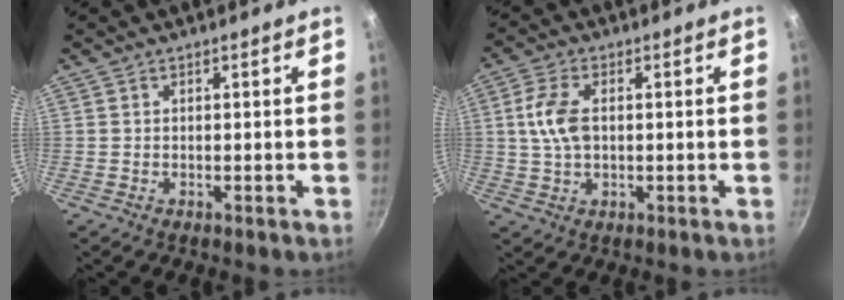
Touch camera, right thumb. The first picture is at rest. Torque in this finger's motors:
{"motor_torque": [-0.45, 0.65, 0.38, 0.89, 0.02]}